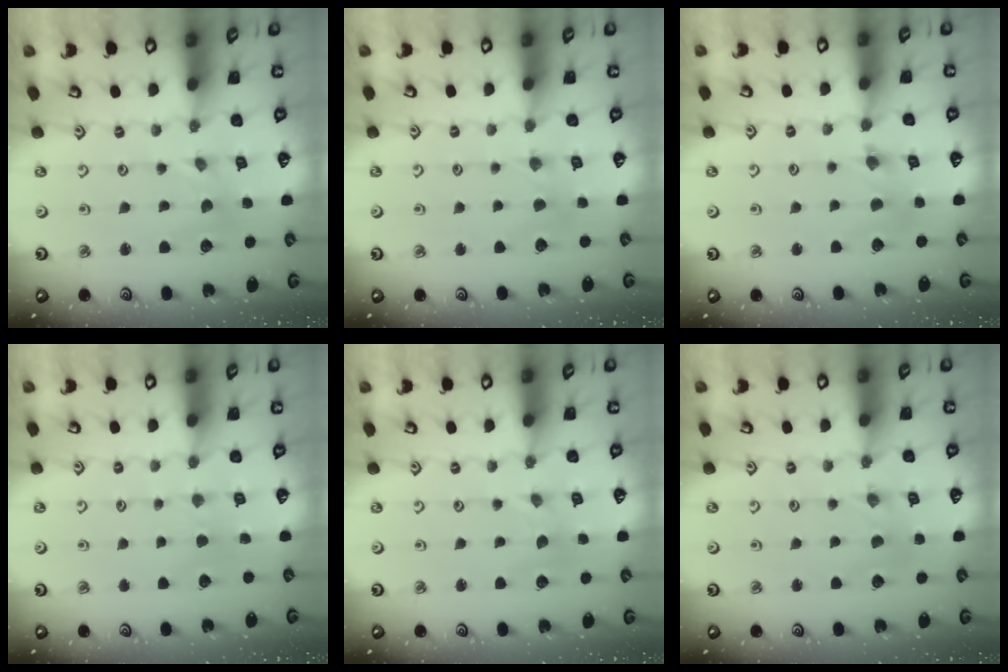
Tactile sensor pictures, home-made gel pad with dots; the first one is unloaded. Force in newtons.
{"total": 2.4, "press": 2.4, "slide": 0.4}
{"total": 2.7, "press": 2.7, "slide": 0.2}
{"total": 1.6, "press": 1.6, "slide": 0.3}
{"total": 0.0}
{"total": 0.9, "press": 0.9, "slide": 0.1}